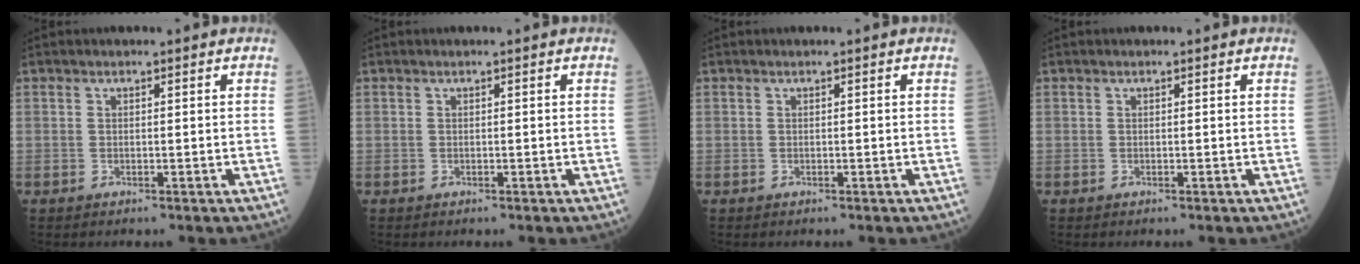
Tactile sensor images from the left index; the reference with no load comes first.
{"total": 0.0}
{"total": 0.0}
{"total": 0.0}